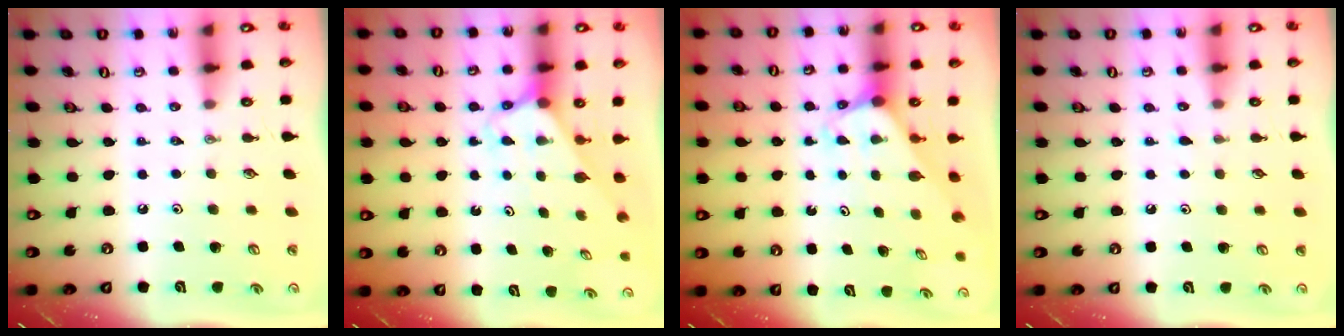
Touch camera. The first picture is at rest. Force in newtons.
{"total": 2.5, "press": 2.5, "slide": 0.2}
{"total": 1.8, "press": 1.8, "slide": 0.1}
{"total": 4.2, "press": 4.2, "slide": 0.4}